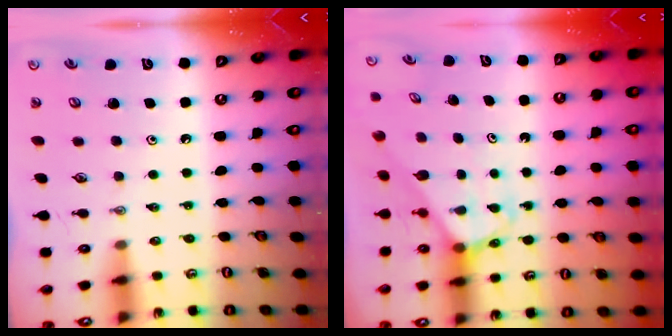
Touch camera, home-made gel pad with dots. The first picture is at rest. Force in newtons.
{"total": 2.8, "press": 2.8, "slide": 0.1}